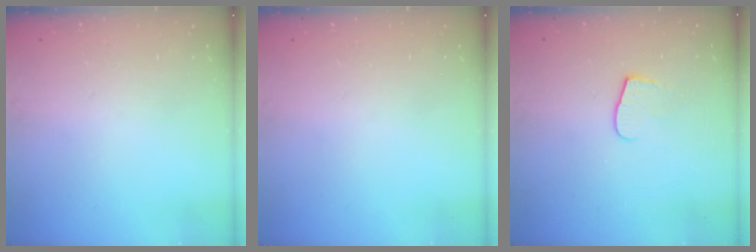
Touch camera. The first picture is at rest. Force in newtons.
{"total": 0.0}
{"total": 5.7, "press": 5.7, "slide": 0.5}